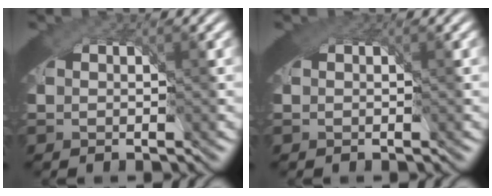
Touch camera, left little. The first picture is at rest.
{"total": 1.0, "force": [0.5, 0.7, 0.5], "torque": [-0.011, -0.003, 0.008]}